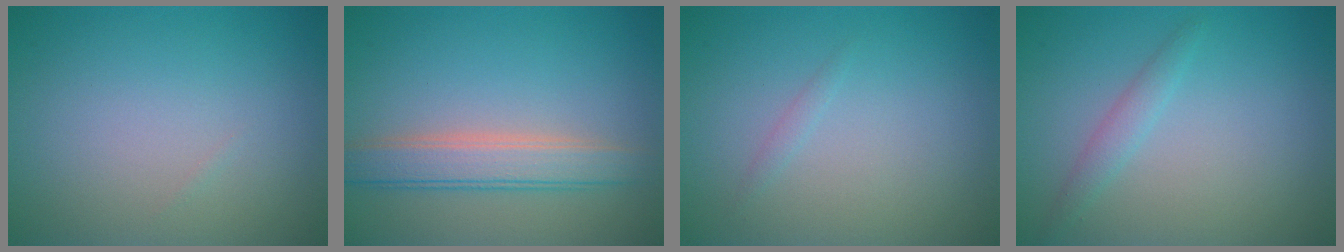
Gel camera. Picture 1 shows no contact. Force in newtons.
{"total": 3.9, "press": 3.9, "slide": 0.3}
{"total": 0.6, "press": 0.6, "slide": 0.0}
{"total": 1.4, "press": 1.4, "slide": 0.1}